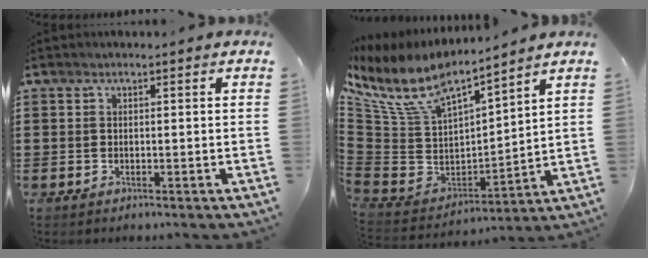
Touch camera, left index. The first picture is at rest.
{"total": 9.4, "force": [7.3, 3.2, 4.9], "torque": [-0.134, -0.055, 0.127]}